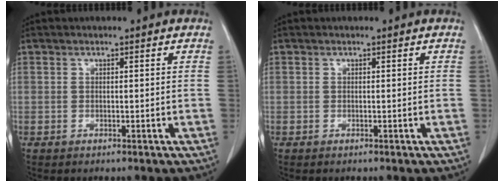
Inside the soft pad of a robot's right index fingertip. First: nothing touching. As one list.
[{"total": 0.0}]